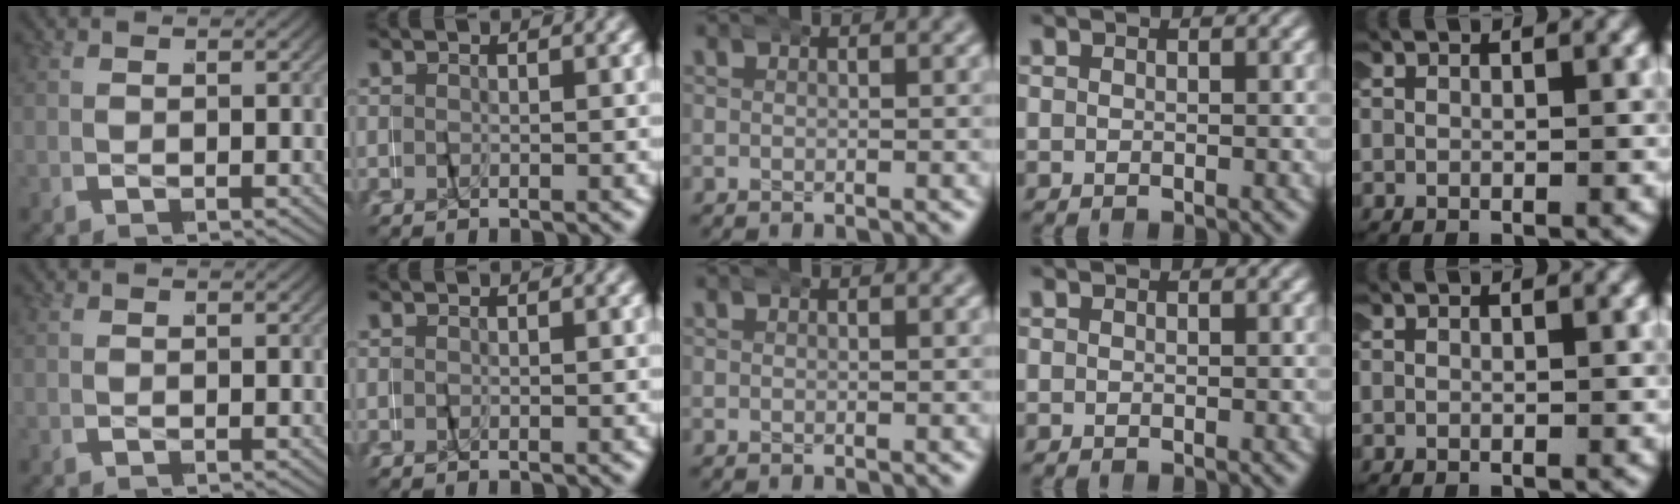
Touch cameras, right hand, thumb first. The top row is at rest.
{}